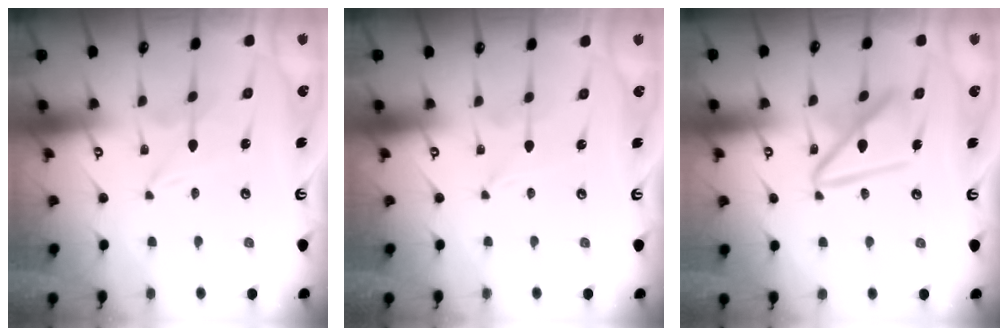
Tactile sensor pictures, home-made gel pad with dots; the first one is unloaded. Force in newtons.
{"total": 0.0}
{"total": 15.9, "press": 15.8, "slide": 1.8}